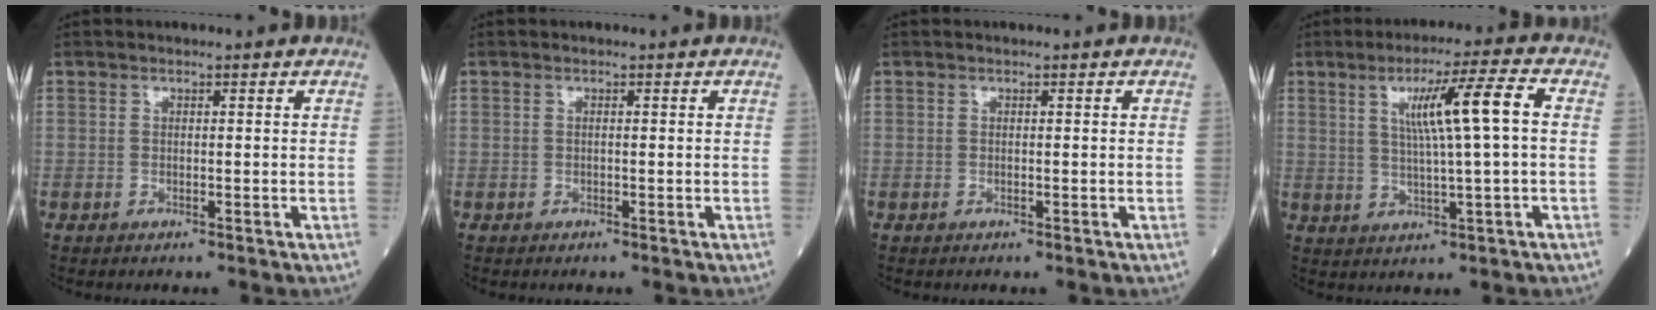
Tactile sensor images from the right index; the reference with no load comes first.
{"total": 0.0}
{"total": 0.0}
{"total": 8.9, "force": [1.8, -0.6, 8.7], "torque": [-0.148, 0.007, 0.033]}